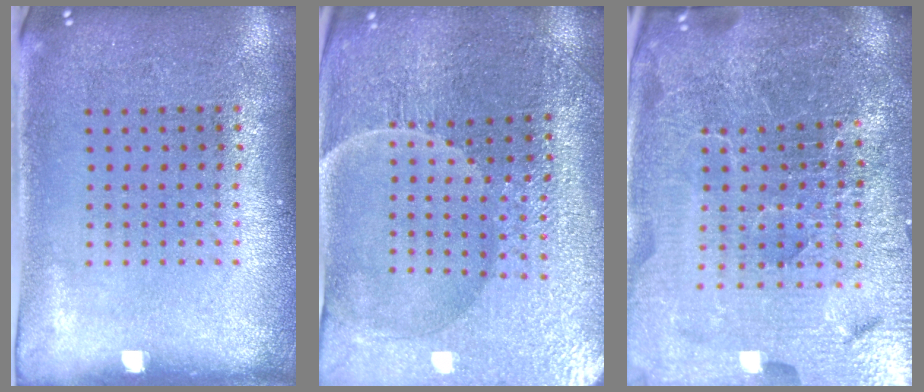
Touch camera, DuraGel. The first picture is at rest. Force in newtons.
{"total": 3.8, "press": 3.7, "slide": 0.4}
{"total": 6.7, "press": 5.9, "slide": 3.2}